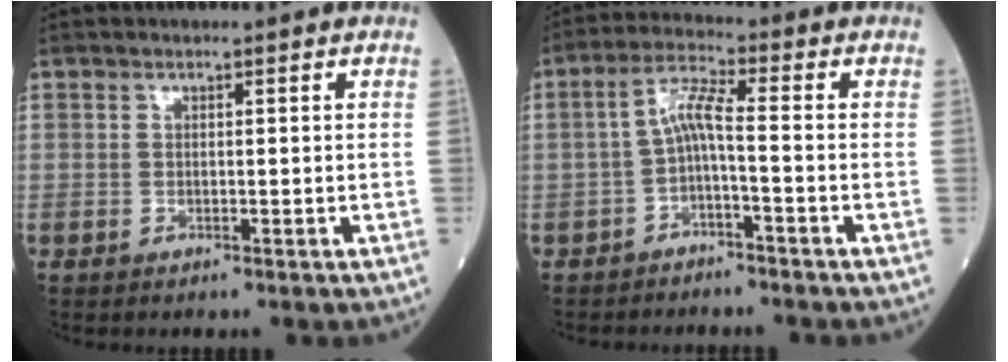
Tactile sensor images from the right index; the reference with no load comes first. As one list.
[{"total": 4.7, "force": [-1.3, 0.4, 4.5], "torque": [-0.093, 0.019, -0.024]}]